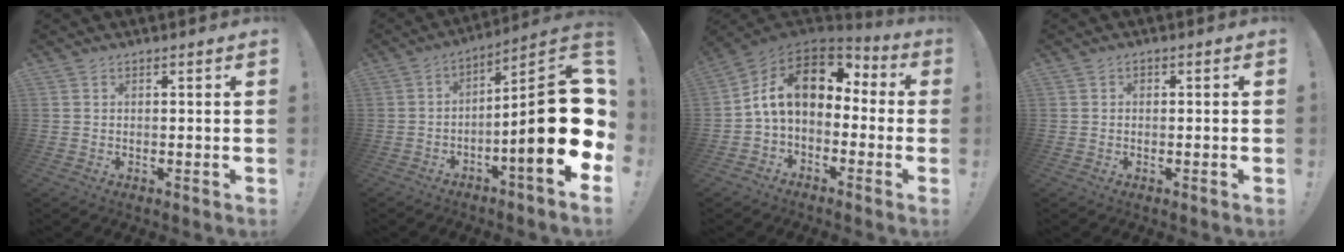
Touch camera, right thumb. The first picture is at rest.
{"total": 21.5, "force": [-2.7, 4.1, 20.9], "torque": [-0.318, 0.014, -0.043]}
{"total": 14.0, "force": [3.5, 8.9, 10.2], "torque": [-0.163, -0.005, 0.064]}
{"total": 0.6, "force": [-0.3, 0.5, 0.3], "torque": [-0.006, 0.004, -0.005]}